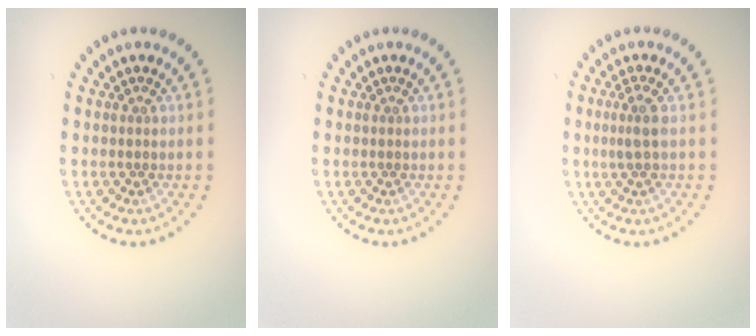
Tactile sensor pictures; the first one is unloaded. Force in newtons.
{"total": 0.0}
{"total": 1.5, "press": 1.2, "slide": 0.9}